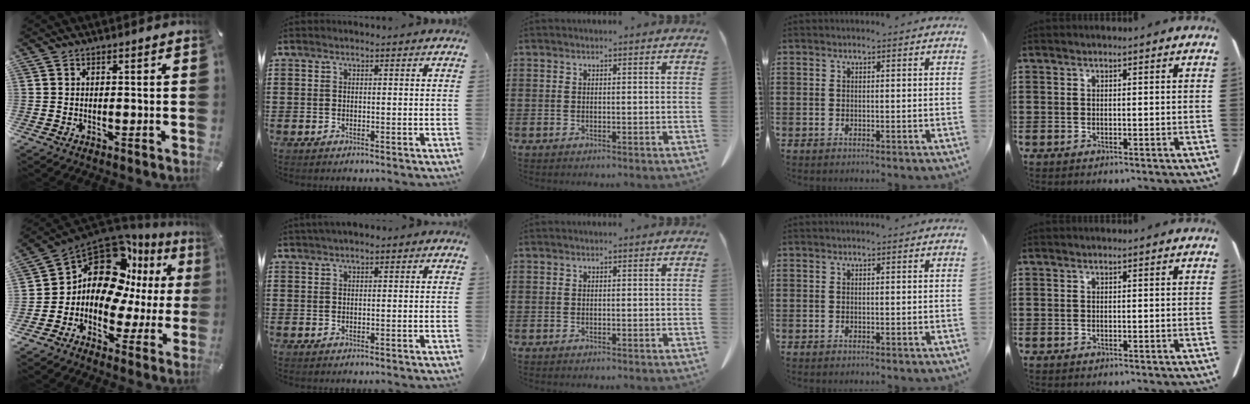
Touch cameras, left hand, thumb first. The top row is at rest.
{"thumb": {"total": 15.4, "force": [5.7, 10.8, 9.4], "torque": [-0.173, -0.064, 0.094]}, "index": {"total": 1.1, "force": [0.4, 0.5, 0.9], "torque": [-0.016, 0.005, 0.007]}}